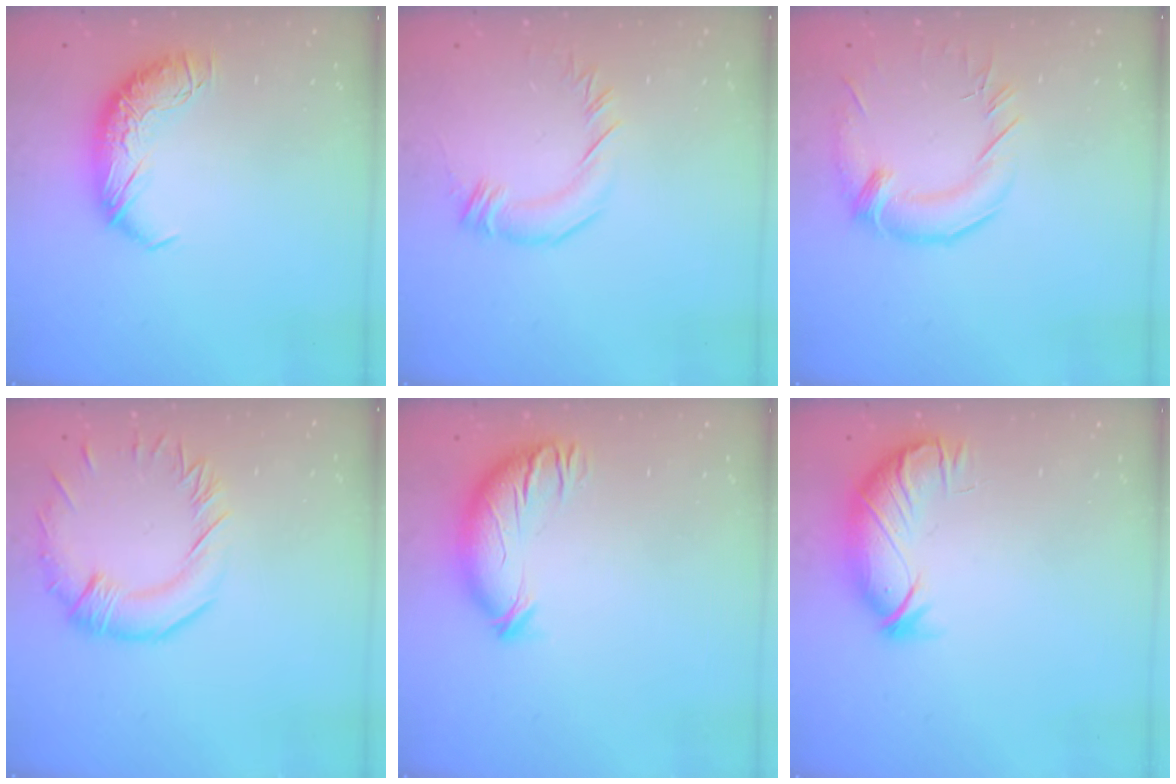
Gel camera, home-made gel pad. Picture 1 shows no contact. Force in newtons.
{"total": 2.5, "press": 2.4, "slide": 0.3}
{"total": 1.5, "press": 0.3, "slide": 1.5}
{"total": 2.0, "press": 1.8, "slide": 1.0}
{"total": 3.7, "press": 2.9, "slide": 2.3}
{"total": 3.7, "press": 3.2, "slide": 1.9}